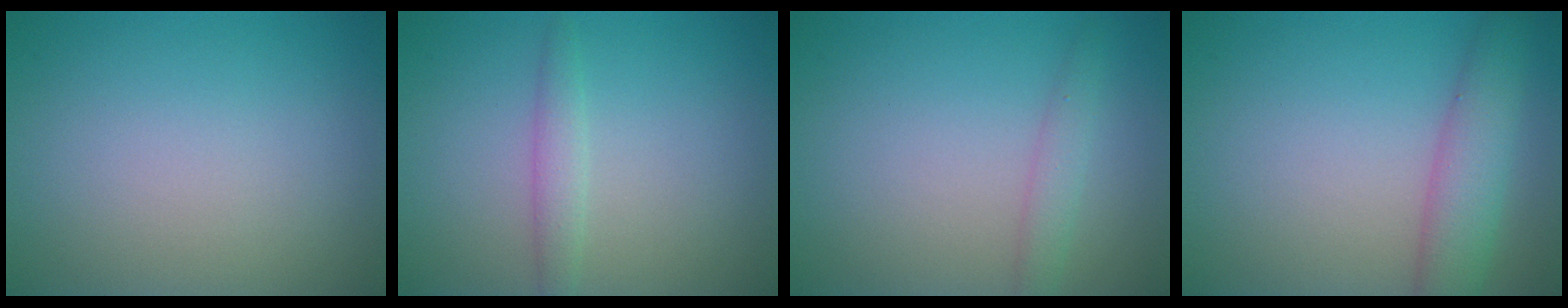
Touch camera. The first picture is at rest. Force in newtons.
{"total": 1.6, "press": 1.6, "slide": 0.0}
{"total": 1.7, "press": 1.7, "slide": 0.1}
{"total": 4.4, "press": 4.4, "slide": 0.1}